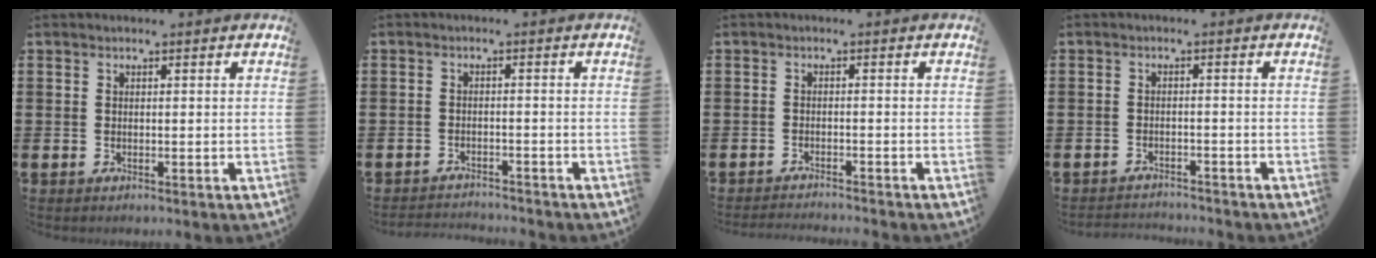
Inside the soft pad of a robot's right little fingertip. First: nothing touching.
{"total": 1.9, "force": [-1.9, 0.0, -0.2], "torque": [-0.002, 0.003, -0.042]}
{"total": 1.4, "force": [-1.3, -0.2, 0.0], "torque": [-0.001, 0.002, -0.027]}
{"total": 1.8, "force": [-1.8, 0.0, -0.2], "torque": [-0.003, 0.003, -0.041]}